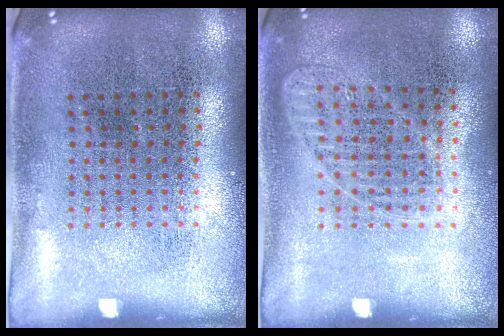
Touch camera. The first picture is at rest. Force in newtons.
{"total": 1.1, "press": 1.1, "slide": 0.2}